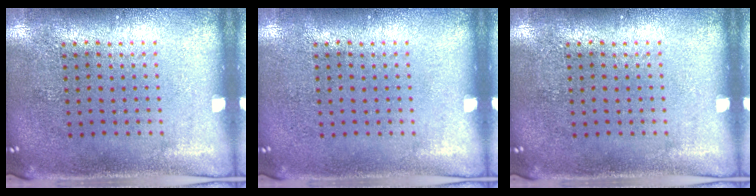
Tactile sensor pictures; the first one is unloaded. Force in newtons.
{"total": 0.0}
{"total": 0.0}